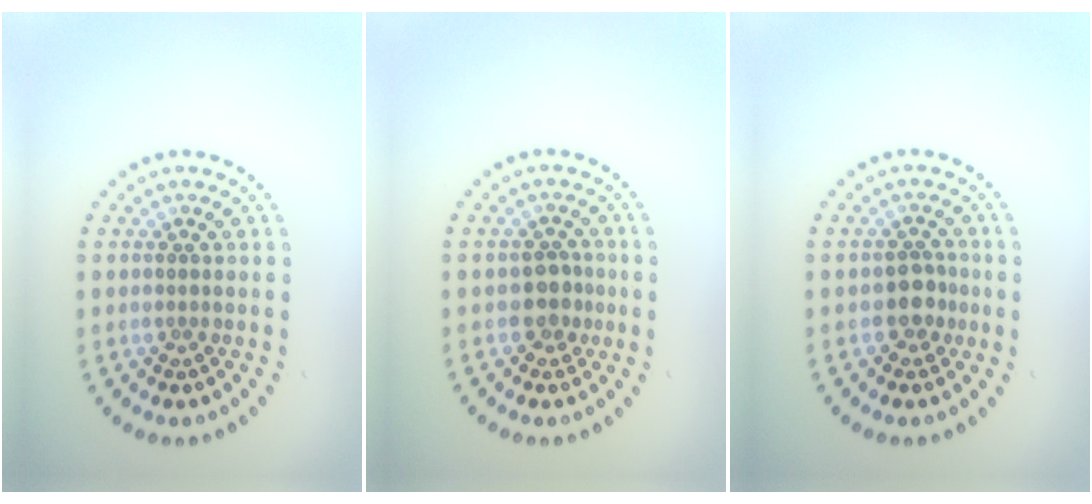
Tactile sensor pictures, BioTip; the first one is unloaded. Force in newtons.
{"total": 2.1, "press": 1.8, "slide": 0.9}
{"total": 2.1, "press": 1.9, "slide": 0.9}